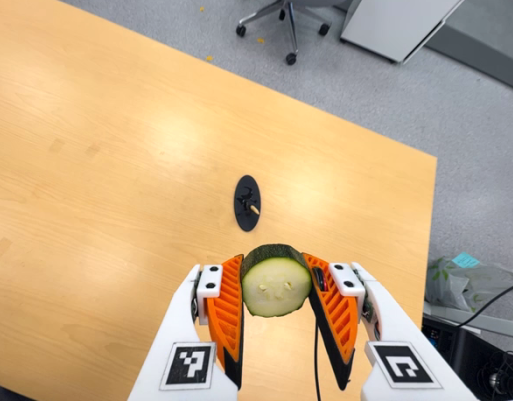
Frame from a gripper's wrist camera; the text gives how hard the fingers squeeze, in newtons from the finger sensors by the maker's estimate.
{"total": 11.4, "left": 11.2, "right": 11.5}